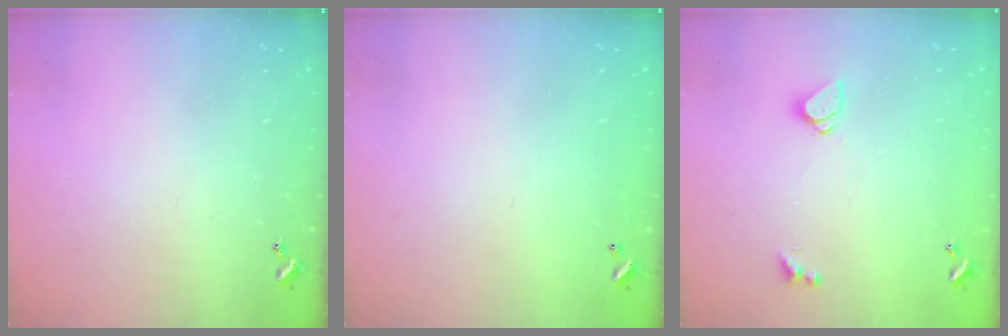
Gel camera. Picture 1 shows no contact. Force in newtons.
{"total": 2.8, "press": 2.8, "slide": 0.1}
{"total": 1.5, "press": 1.4, "slide": 0.5}